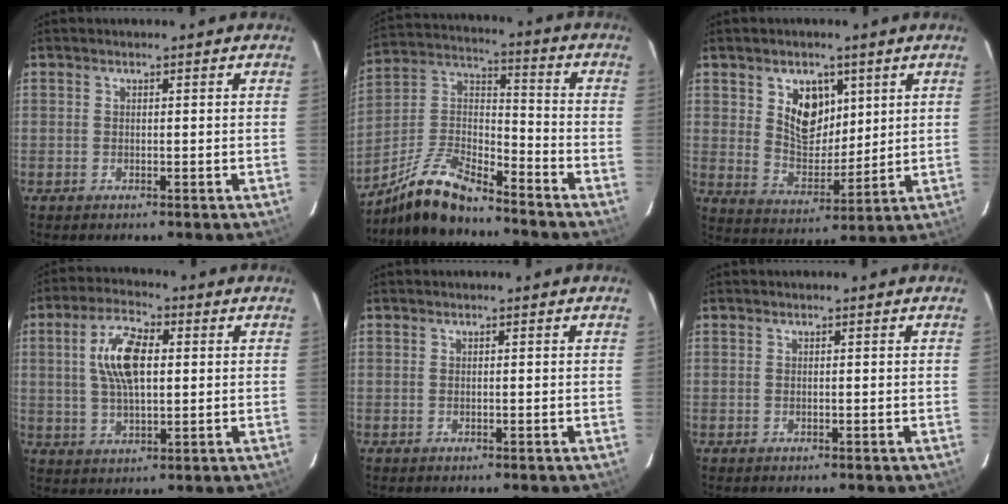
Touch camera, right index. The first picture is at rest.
{"total": 12.9, "force": [-10.3, 3.3, 7.1], "torque": [-0.165, 0.015, -0.201]}
{"total": 9.3, "force": [3.9, 6.4, 5.5], "torque": [-0.092, -0.001, 0.080]}
{"total": 10.2, "force": [1.9, 4.5, 9.0], "torque": [-0.171, 0.014, 0.038]}
{"total": 0.0}
{"total": 0.0}